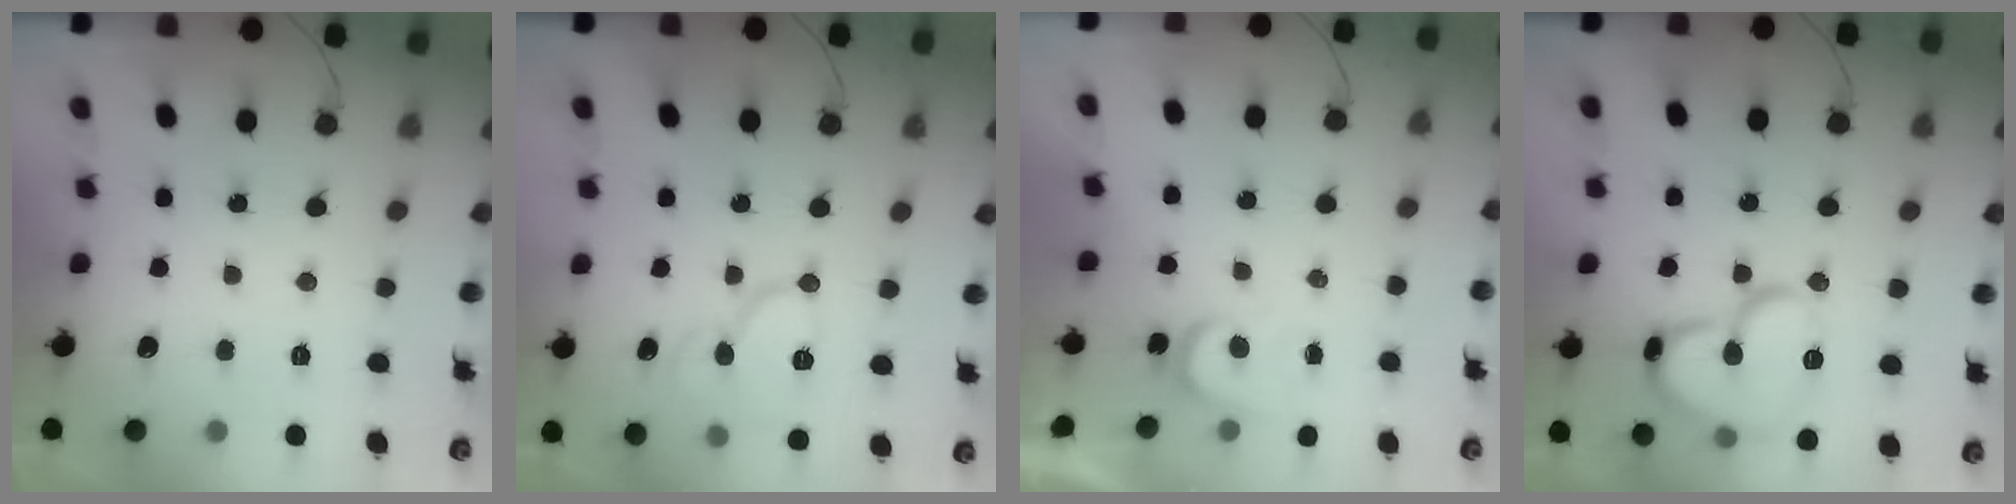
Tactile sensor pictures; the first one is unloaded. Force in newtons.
{"total": 11.1, "press": 11.0, "slide": 1.5}
{"total": 3.7, "press": 3.6, "slide": 0.4}
{"total": 16.4, "press": 16.3, "slide": 2.1}